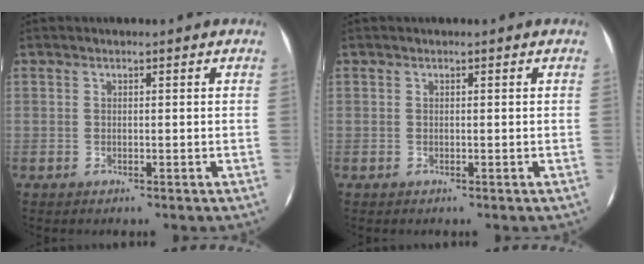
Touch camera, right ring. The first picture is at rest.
{"total": 0.0}